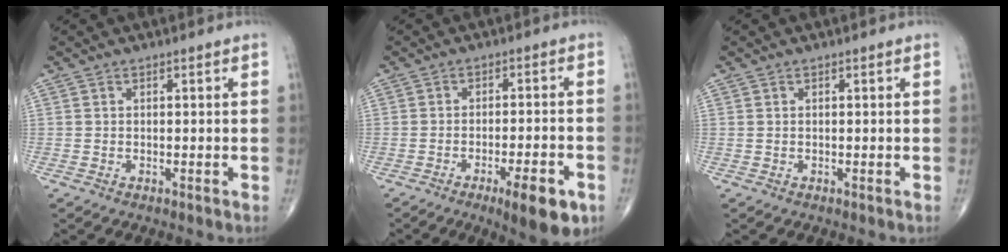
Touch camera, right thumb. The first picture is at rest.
{"total": 9.6, "force": [-4.9, 2.4, 7.9], "torque": [-0.106, 0.013, -0.063]}
{"total": 0.0}